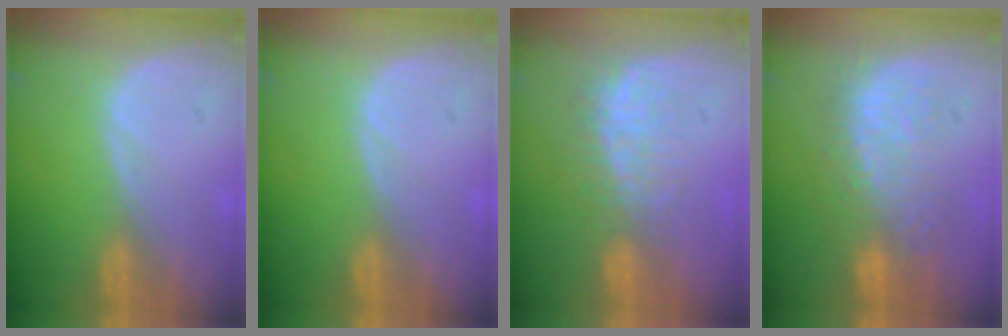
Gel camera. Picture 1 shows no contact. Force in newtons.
{"total": 0.0}
{"total": 7.6, "press": 7.1, "slide": 2.8}
{"total": 10.5, "press": 9.5, "slide": 4.4}